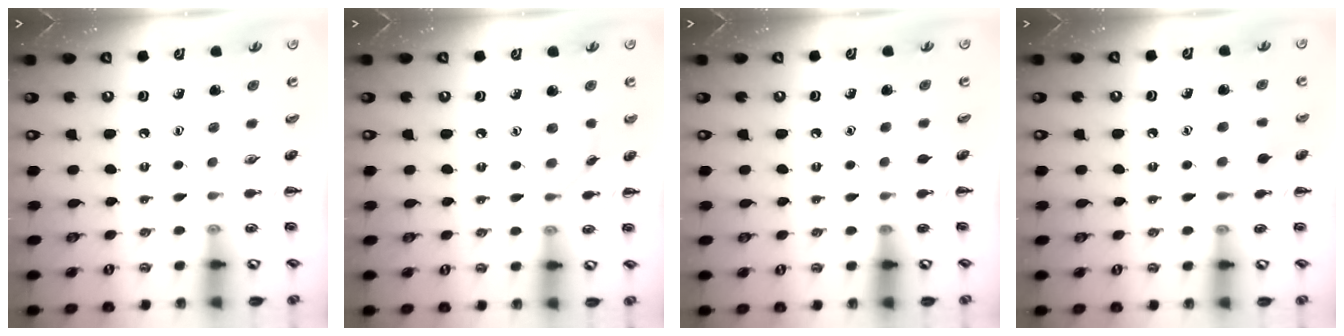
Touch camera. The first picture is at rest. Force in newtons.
{"total": 3.2, "press": 2.9, "slide": 1.4}
{"total": 0.0}
{"total": 6.5, "press": 6.1, "slide": 2.2}